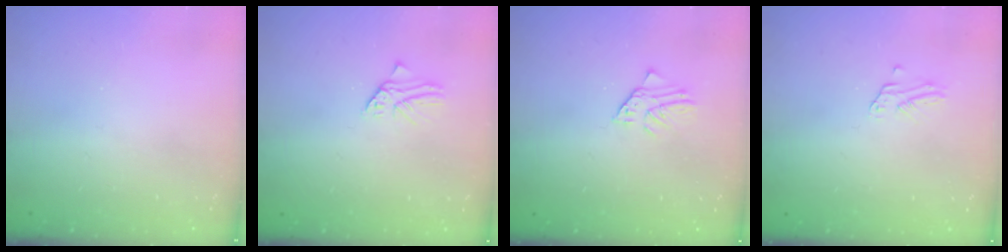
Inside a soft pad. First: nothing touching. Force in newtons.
{"total": 0.7, "press": 0.7, "slide": 0.1}
{"total": 2.3, "press": 2.3, "slide": 0.1}
{"total": 1.3, "press": 1.3, "slide": 0.1}